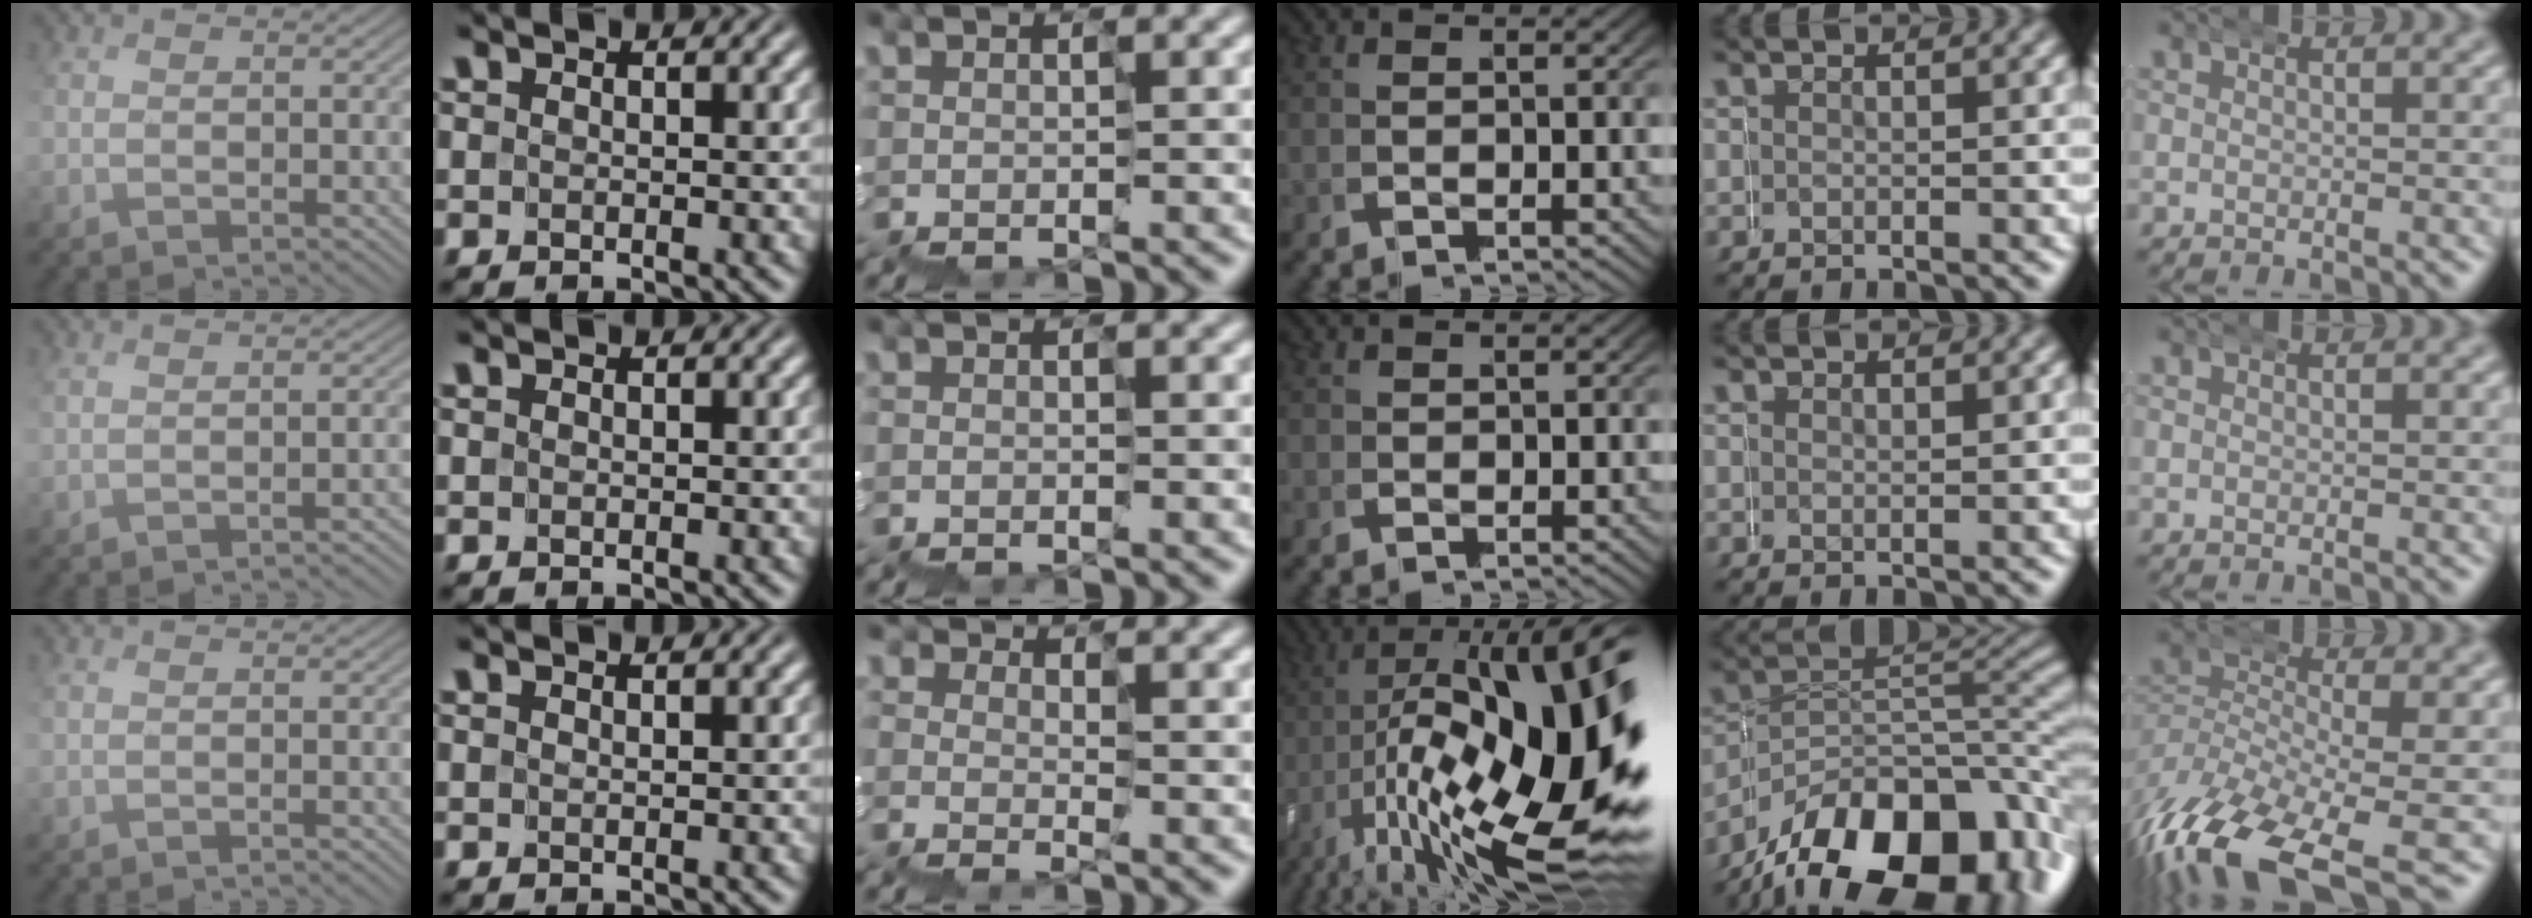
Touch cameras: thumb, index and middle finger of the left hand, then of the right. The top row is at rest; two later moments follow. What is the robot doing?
{"motion": "wrap", "object": "duck tape"}